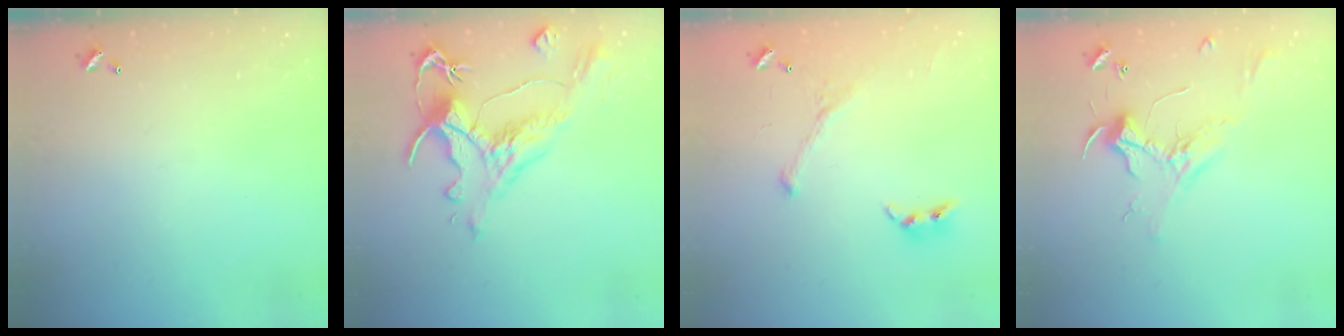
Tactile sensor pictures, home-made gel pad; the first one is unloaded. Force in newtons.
{"total": 1.6, "press": 0.7, "slide": 1.4}
{"total": 2.0, "press": 2.0, "slide": 0.4}
{"total": 2.4, "press": 2.3, "slide": 0.8}